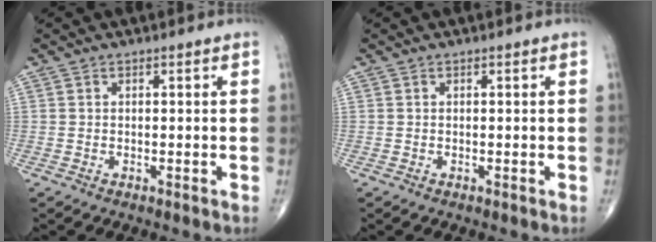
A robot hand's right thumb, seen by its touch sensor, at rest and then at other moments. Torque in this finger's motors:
{"motor_torque": [0.00, 0.00, 0.00, 0.00, 0.00]}